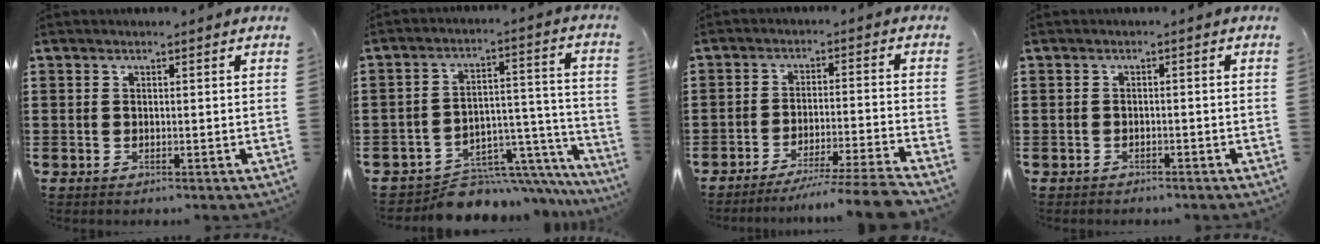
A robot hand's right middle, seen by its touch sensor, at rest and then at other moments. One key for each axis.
{"total": 7.9, "fx": -7.2, "fy": 2.7, "fz": 1.6, "tx": -0.019, "ty": 0.023, "tz": -0.130}
{"total": 6.5, "fx": -5.6, "fy": -0.6, "fz": 3.2, "tx": -0.047, "ty": -0.012, "tz": -0.105}
{"total": 0.7, "fx": -0.7, "fy": 0.1, "fz": 0.0, "tx": -0.003, "ty": -0.001, "tz": -0.014}